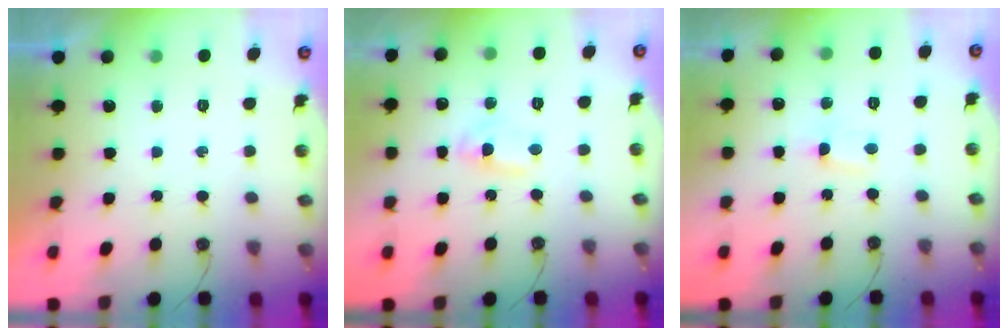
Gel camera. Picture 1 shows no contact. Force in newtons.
{"total": 3.3, "press": 3.2, "slide": 0.3}
{"total": 0.6, "press": 0.6, "slide": 0.1}